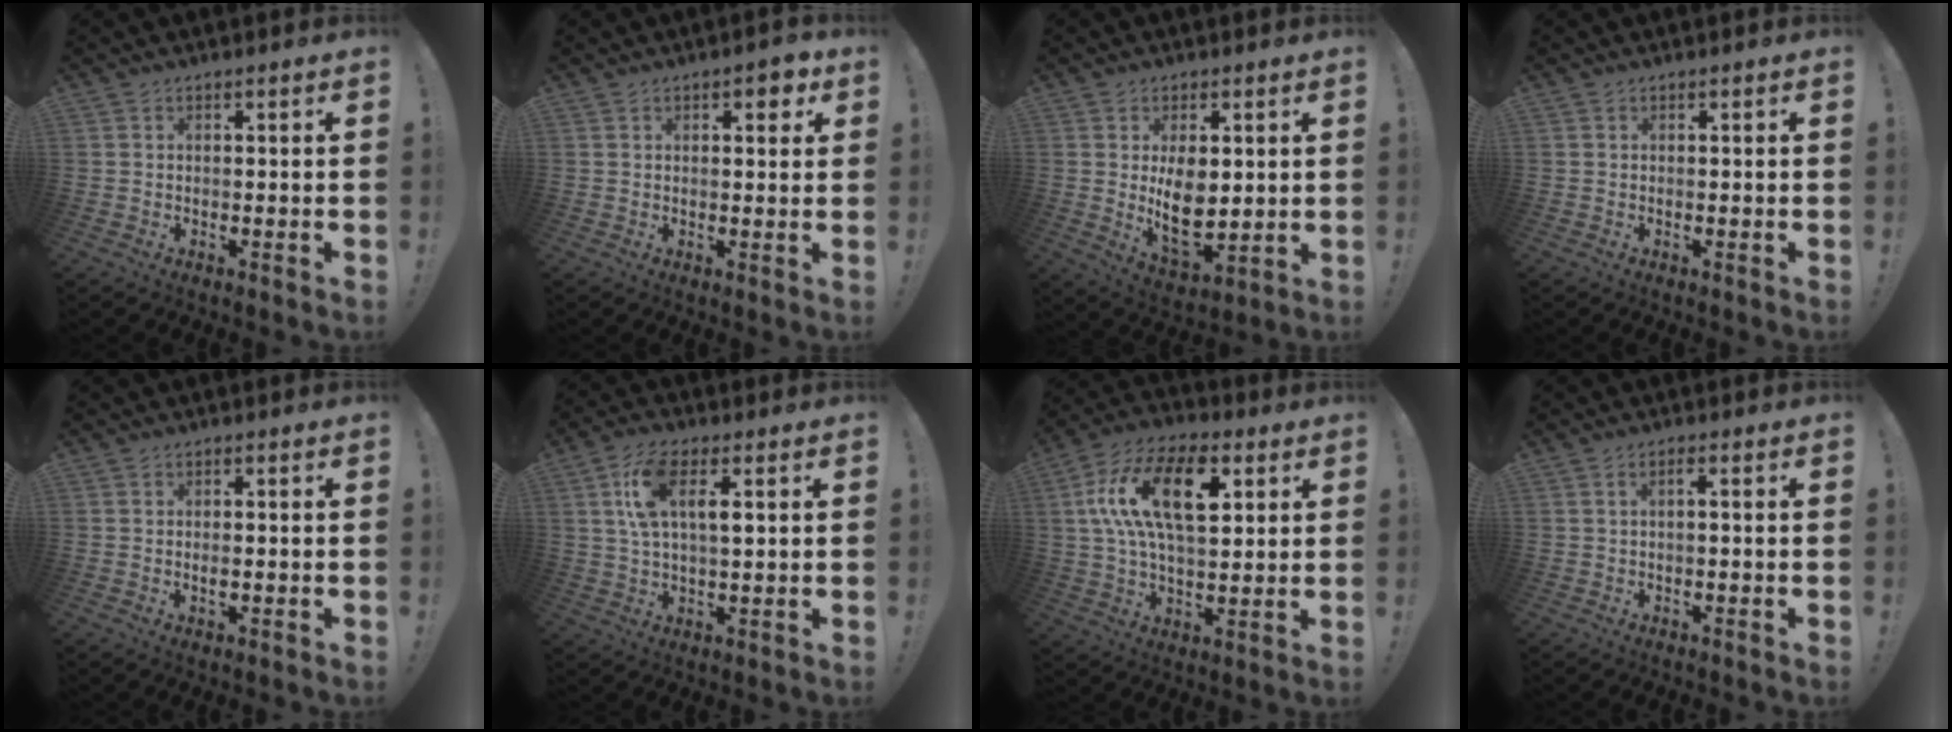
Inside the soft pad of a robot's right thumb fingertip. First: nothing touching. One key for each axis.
{"total": 3.9, "fx": 2.0, "fy": 1.7, "fz": 2.9, "tx": -0.019, "ty": -0.008, "tz": 0.026}
{"total": 11.0, "fx": 1.9, "fy": 6.4, "fz": 8.7, "tx": -0.147, "ty": -0.031, "tz": 0.035}
{"total": 0.0}
{"total": 1.5, "fx": -0.4, "fy": 0.6, "fz": 1.3, "tx": -0.018, "ty": -0.001, "tz": -0.009}
{"total": 10.5, "fx": 3.2, "fy": 4.4, "fz": 9.0, "tx": -0.162, "ty": 0.003, "tz": 0.058}
{"total": 20.1, "fx": 6.0, "fy": 10.5, "fz": 16.1, "tx": -0.286, "ty": 0.004, "tz": 0.099}
{"total": 1.4, "fx": -0.3, "fy": 0.0, "fz": 1.4, "tx": -0.030, "ty": 0.005, "tz": -0.007}